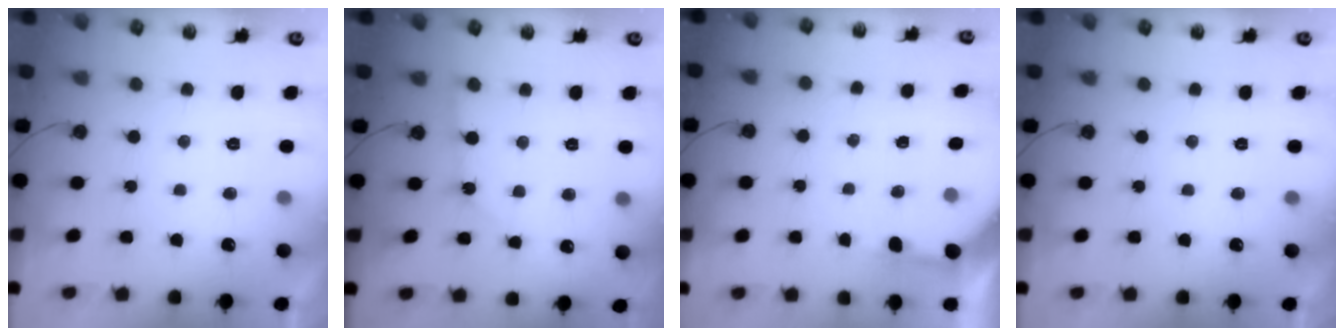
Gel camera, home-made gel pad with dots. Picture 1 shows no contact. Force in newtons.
{"total": 1.3, "press": 1.3, "slide": 0.2}
{"total": 3.9, "press": 3.8, "slide": 0.5}
{"total": 0.0}